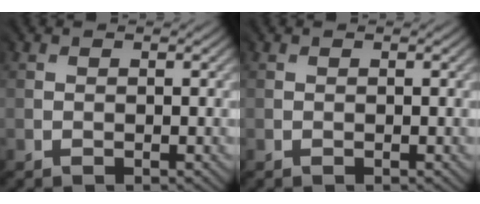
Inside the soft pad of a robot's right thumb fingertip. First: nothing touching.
{"total": 0.0}